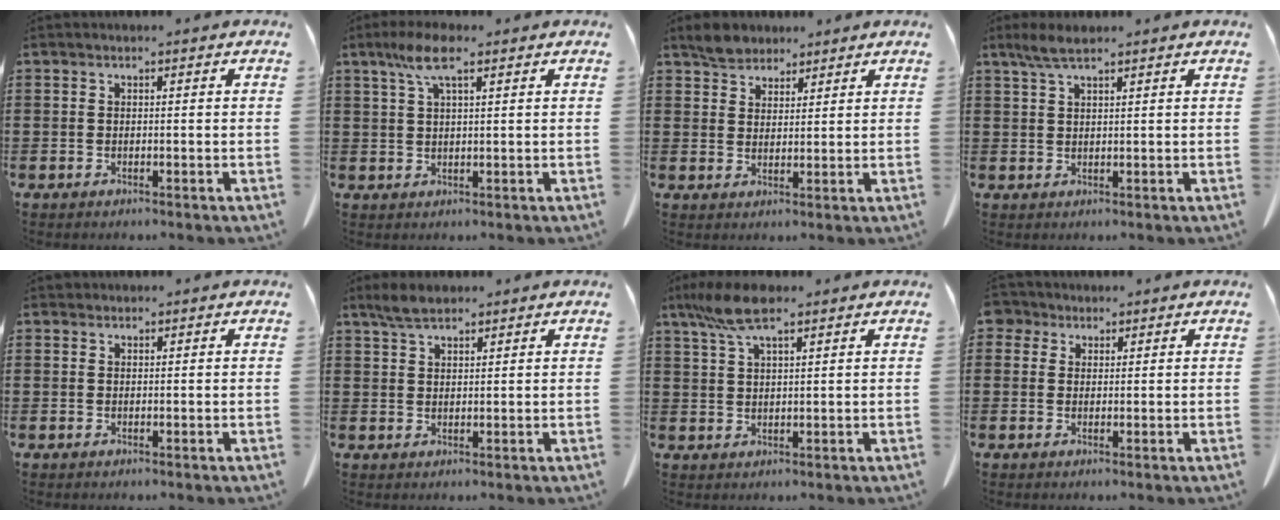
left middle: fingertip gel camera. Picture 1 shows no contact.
{"total": 5.2, "force": [2.7, 1.3, 4.3], "torque": [-0.090, 0.007, 0.047]}
{"total": 3.8, "force": [3.2, 1.8, 0.6], "torque": [-0.025, 0.005, 0.064]}
{"total": 3.4, "force": [2.3, 0.8, 2.5], "torque": [-0.053, 0.001, 0.042]}
{"total": 0.6, "force": [0.6, 0.3, 0.0], "torque": [-0.003, 0.001, 0.012]}
{"total": 3.4, "force": [2.7, 1.1, 1.8], "torque": [-0.041, 0.003, 0.051]}
{"total": 6.9, "force": [4.3, 1.8, 5.1], "torque": [-0.117, 0.000, 0.076]}
{"total": 2.6, "force": [1.8, 1.7, 0.6], "torque": [-0.014, 0.004, 0.033]}